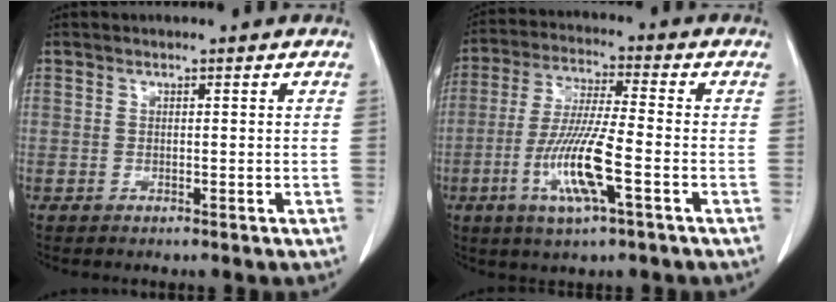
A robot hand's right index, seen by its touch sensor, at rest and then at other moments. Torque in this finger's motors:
{"motor_torque": [1.82, -0.32, 0.95, 0.21]}